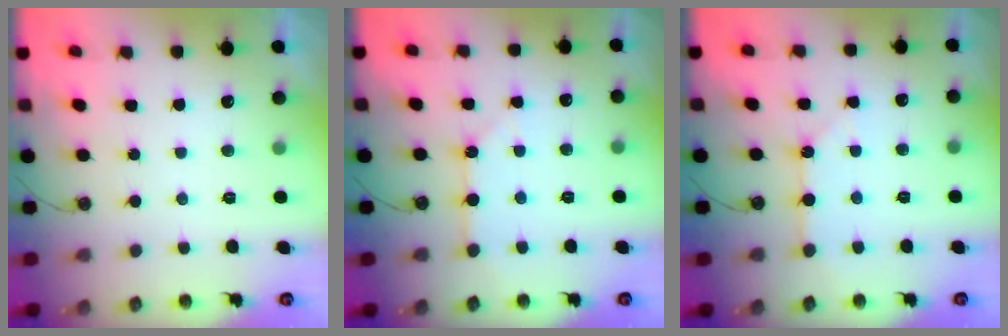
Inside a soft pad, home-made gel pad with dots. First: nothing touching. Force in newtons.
{"total": 2.5, "press": 2.5, "slide": 0.2}
{"total": 2.5, "press": 2.5, "slide": 0.2}